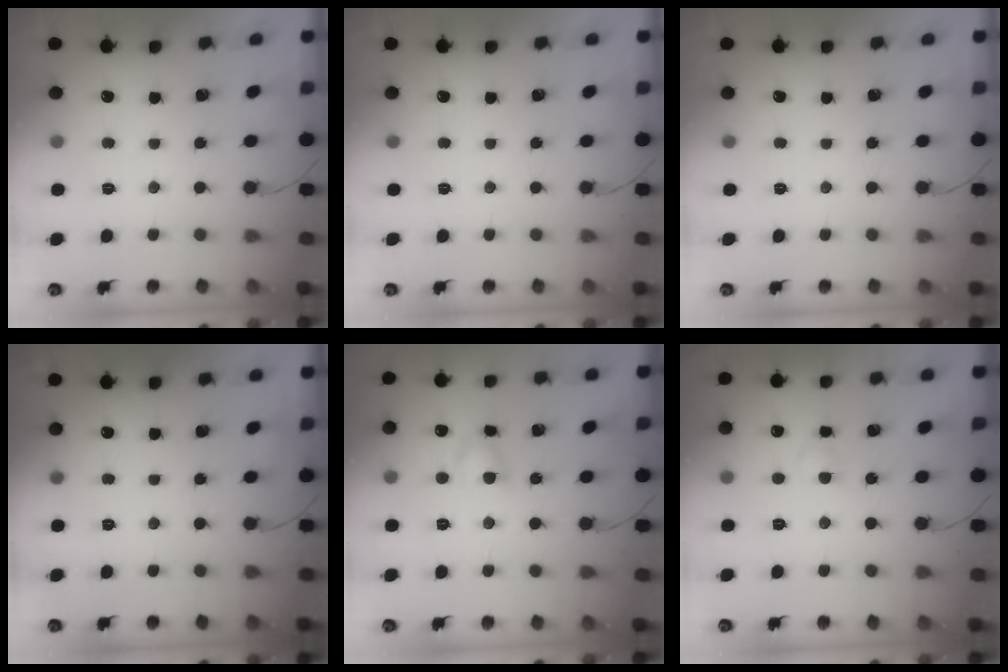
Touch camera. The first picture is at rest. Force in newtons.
{"total": 0.0}
{"total": 0.0}
{"total": 0.0}
{"total": 3.5, "press": 3.4, "slide": 1.1}
{"total": 2.9, "press": 2.7, "slide": 1.1}